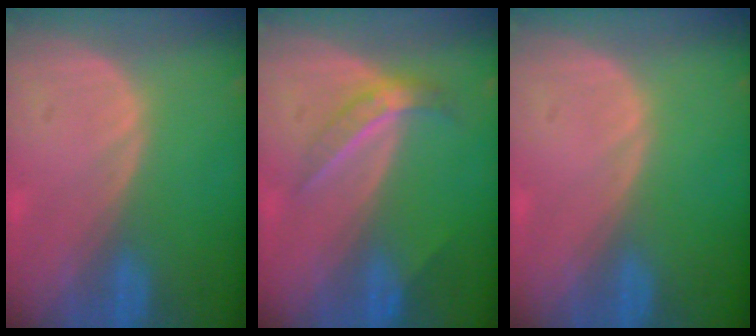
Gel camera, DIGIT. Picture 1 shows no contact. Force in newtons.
{"total": 4.6, "press": 4.1, "slide": 2.3}
{"total": 0.0}